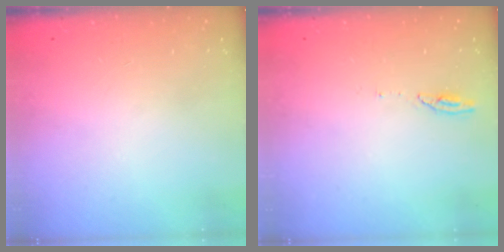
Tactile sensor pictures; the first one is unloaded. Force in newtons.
{"total": 3.5, "press": 3.5, "slide": 0.3}